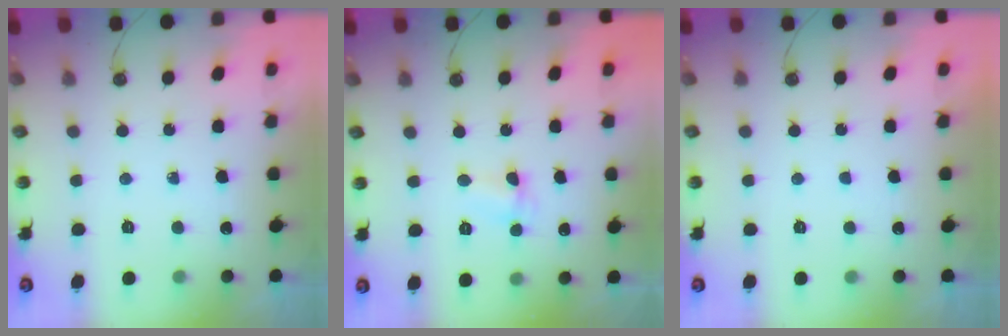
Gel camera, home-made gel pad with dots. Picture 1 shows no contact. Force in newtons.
{"total": 1.7, "press": 1.6, "slide": 0.6}
{"total": 0.0}